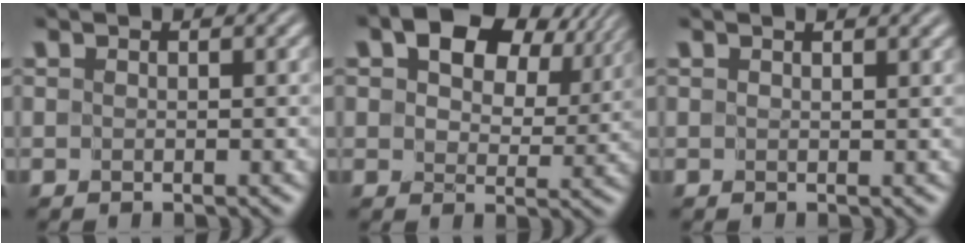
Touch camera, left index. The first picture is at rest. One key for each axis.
{"total": 8.6, "fx": 4.8, "fy": 4.9, "fz": 5.2, "tx": -0.088, "ty": 0.004, "tz": 0.078}
{"total": 0.8, "fx": 0.7, "fy": 0.0, "fz": 0.4, "tx": -0.004, "ty": 0.003, "tz": 0.009}